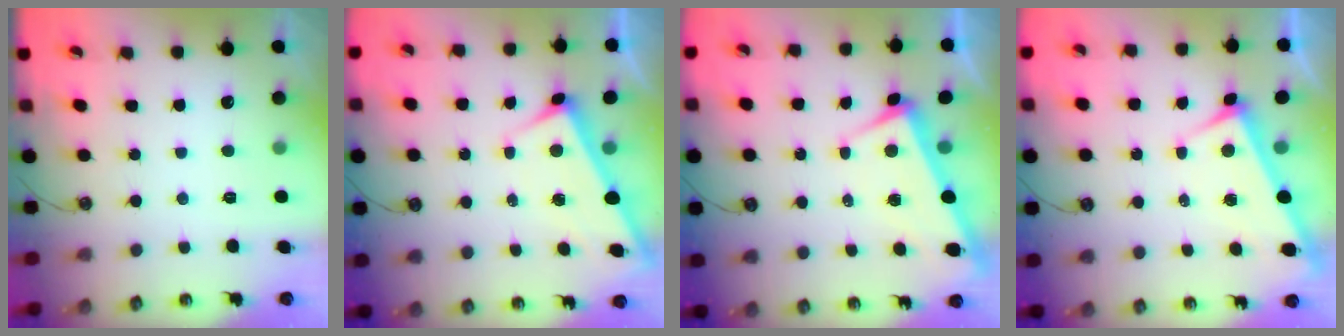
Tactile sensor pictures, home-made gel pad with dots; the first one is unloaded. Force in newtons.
{"total": 4.7, "press": 4.7, "slide": 0.1}
{"total": 3.6, "press": 3.6, "slide": 0.0}
{"total": 4.8, "press": 4.8, "slide": 0.5}